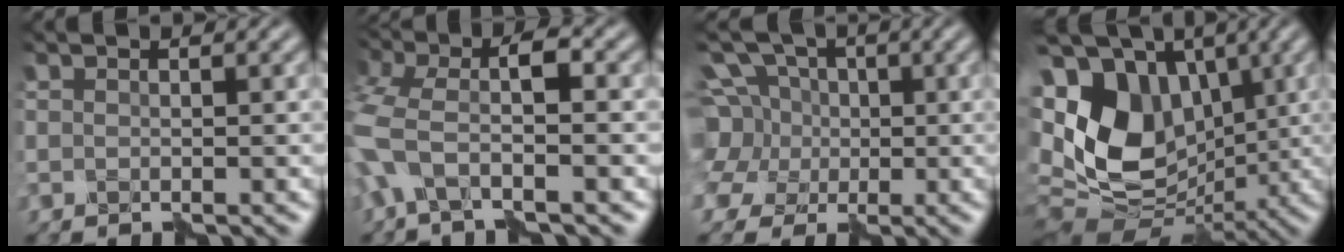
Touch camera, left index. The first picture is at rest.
{"total": 6.4, "force": [-1.5, 3.0, 5.4], "torque": [-0.128, 0.015, -0.045]}
{"total": 10.3, "force": [1.7, 8.9, 5.0], "torque": [-0.125, 0.036, -0.015]}
{"total": 13.8, "force": [2.1, 9.8, 9.4], "torque": [-0.195, -0.004, 0.036]}